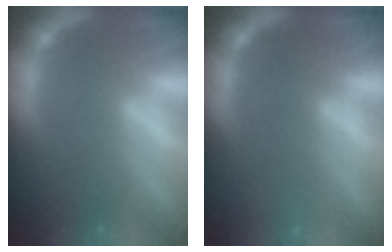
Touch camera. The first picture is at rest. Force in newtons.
{"total": 0.9}